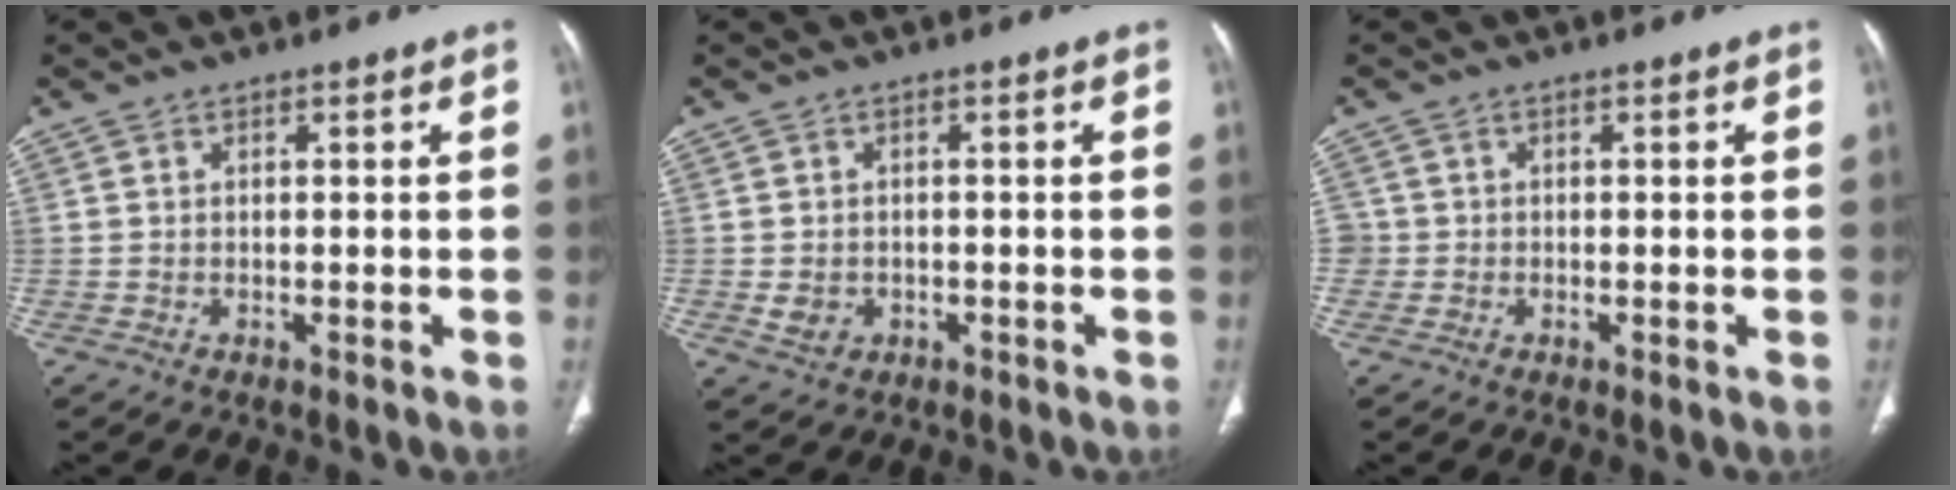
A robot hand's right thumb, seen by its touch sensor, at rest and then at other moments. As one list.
[{"total": 3.0, "force": [-0.8, 2.5, 1.5], "torque": [-0.021, 0.001, -0.006]}, {"total": 2.0, "force": [-0.2, 2.0, 0.1], "torque": [0.010, 0.007, -0.003]}]